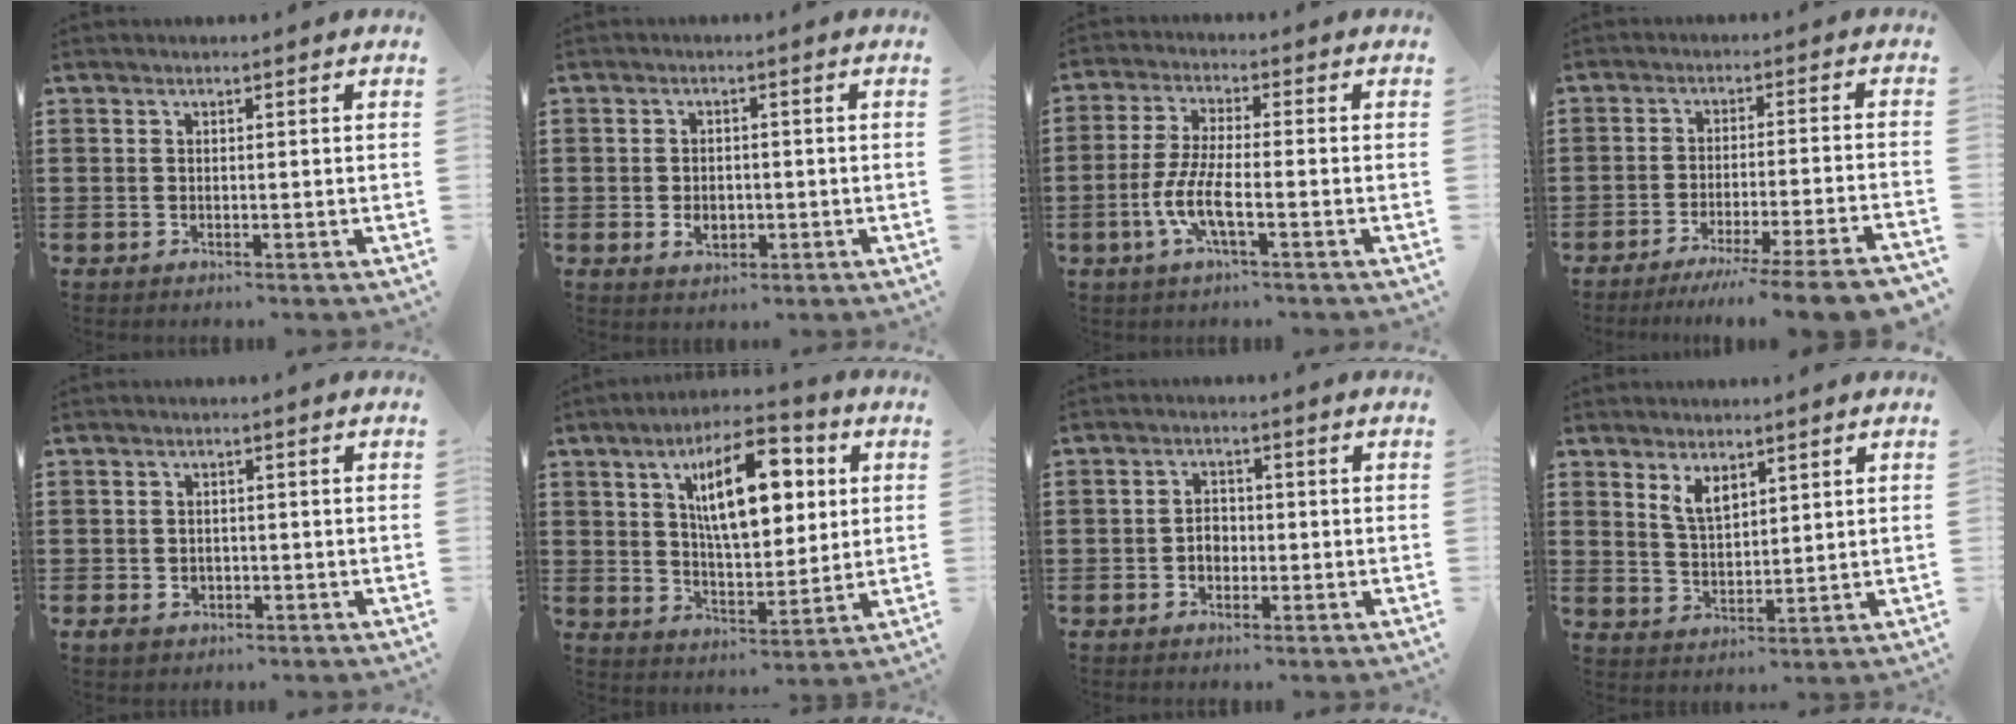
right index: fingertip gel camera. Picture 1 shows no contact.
{"total": 2.8, "force": [-0.6, 1.9, 1.8], "torque": [-0.037, 0.004, -0.014]}
{"total": 6.6, "force": [-2.7, 1.4, 5.9], "torque": [-0.140, -0.013, -0.060]}
{"total": 6.1, "force": [-4.9, -0.9, 3.5], "torque": [-0.052, -0.018, -0.092]}
{"total": 1.5, "force": [-0.7, 1.2, 0.5], "torque": [-0.012, 0.001, -0.018]}
{"total": 14.0, "force": [4.8, 5.8, 11.8], "torque": [-0.192, 0.003, 0.078]}
{"total": 2.2, "force": [-0.6, 1.7, 1.3], "torque": [-0.028, 0.004, -0.014]}
{"total": 4.1, "force": [2.6, 2.0, 2.4], "torque": [-0.055, 0.005, 0.048]}